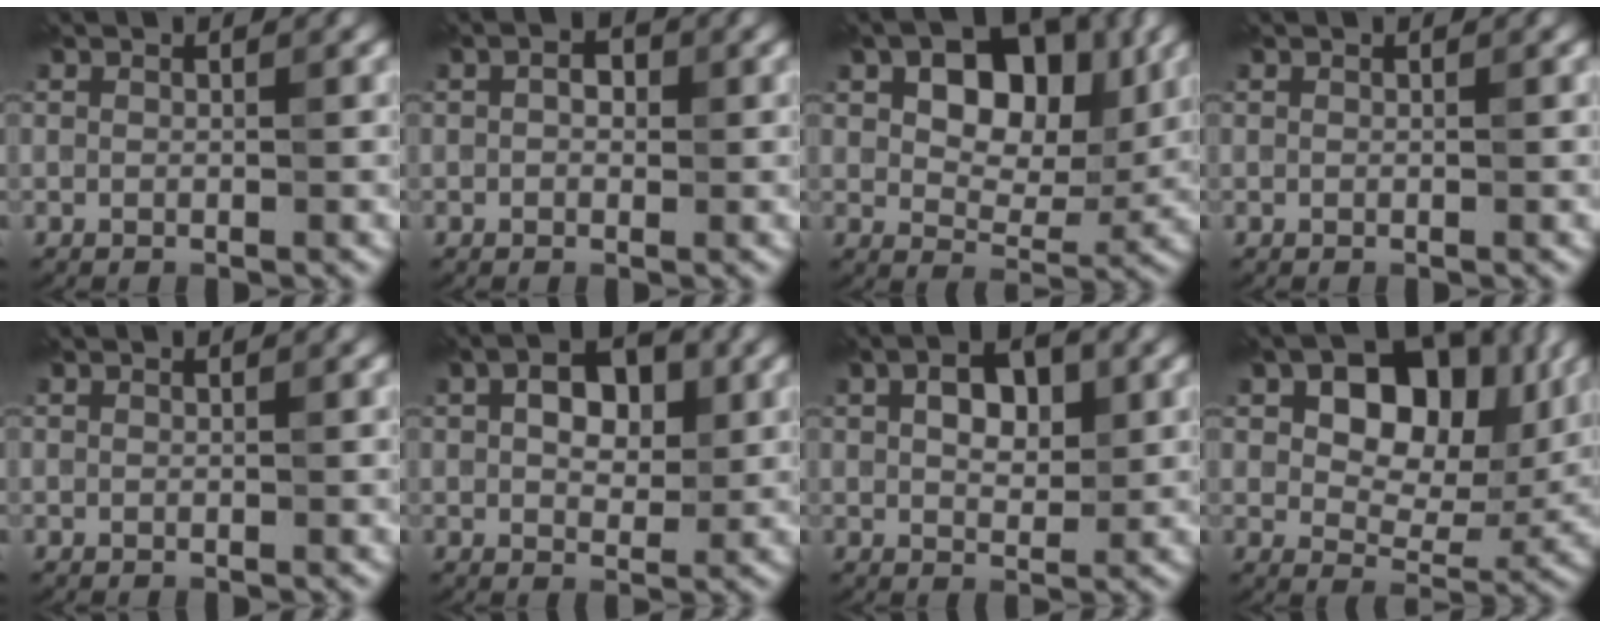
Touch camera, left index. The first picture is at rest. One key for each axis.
{"total": 1.9, "fx": 0.4, "fy": 1.3, "fz": 1.3, "tx": -0.012, "ty": 0.001, "tz": -0.008}
{"total": 8.7, "fx": 2.5, "fy": 5.4, "fz": 6.4, "tx": -0.099, "ty": 0.001, "tz": 0.034}
{"total": 0.0}
{"total": 0.0}
{"total": 4.5, "fx": 1.1, "fy": 2.9, "fz": 3.3, "tx": -0.052, "ty": 0.006, "tz": 0.013}
{"total": 4.0, "fx": 1.1, "fy": 2.4, "fz": 3.1, "tx": -0.050, "ty": 0.006, "tz": 0.017}
{"total": 11.2, "fx": 3.5, "fy": 6.9, "fz": 8.1, "tx": -0.118, "ty": 0.006, "tz": 0.049}